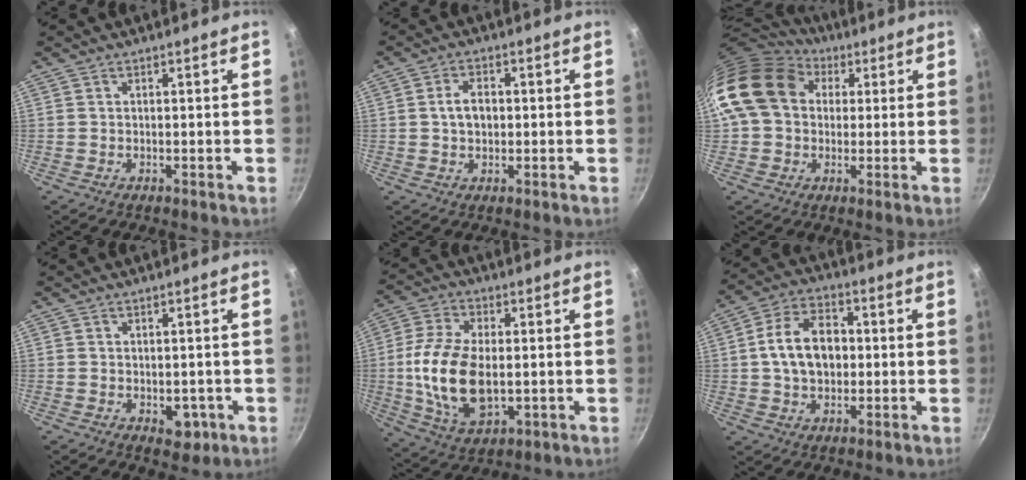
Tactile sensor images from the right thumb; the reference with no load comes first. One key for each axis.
{"total": 4.4, "fx": 0.3, "fy": 3.0, "fz": 3.3, "tx": -0.044, "ty": 0.009, "tz": 0.002}
{"total": 17.3, "fx": 4.5, "fy": 13.5, "fz": 9.9, "tx": -0.166, "ty": 0.024, "tz": 0.067}
{"total": 4.4, "fx": -1.3, "fy": 3.0, "fz": 3.0, "tx": -0.014, "ty": 0.006, "tz": -0.009}
{"total": 16.0, "fx": -0.8, "fy": 9.1, "fz": 13.2, "tx": -0.252, "ty": 0.002, "tz": -0.010}
{"total": 12.0, "fx": 0.5, "fy": 8.3, "fz": 8.6, "tx": -0.123, "ty": 0.023, "tz": 0.000}